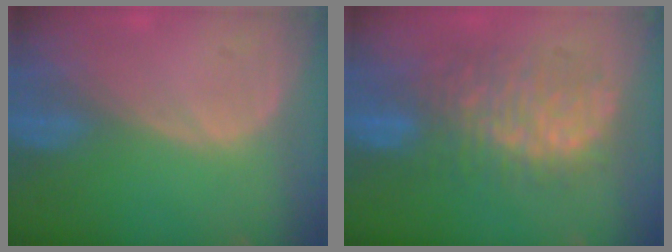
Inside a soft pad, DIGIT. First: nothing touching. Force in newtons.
{"total": 10.1, "press": 10.0, "slide": 1.1}